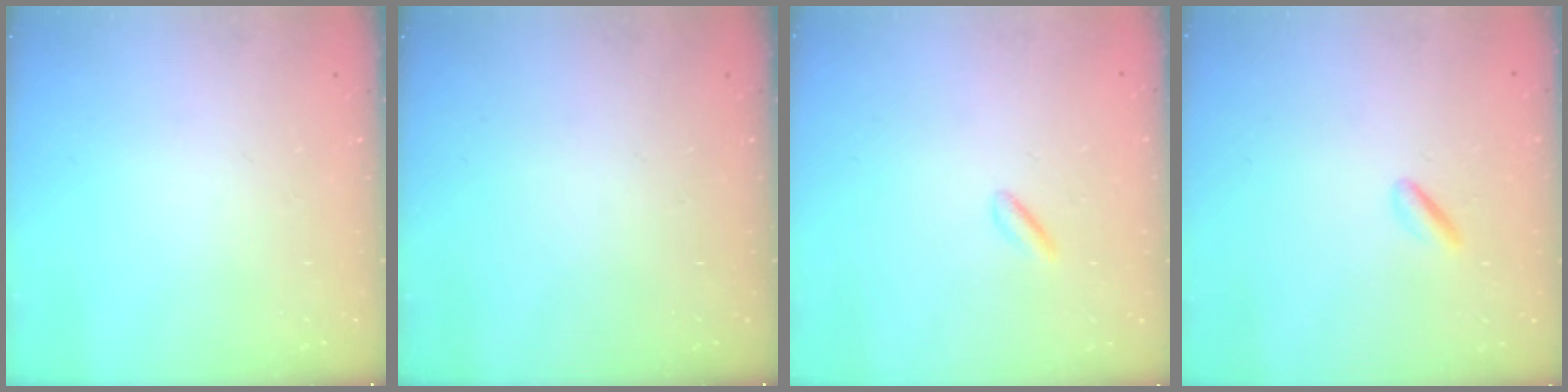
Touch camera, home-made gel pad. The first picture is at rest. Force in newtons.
{"total": 0.0}
{"total": 1.5, "press": 1.3, "slide": 0.8}
{"total": 1.4, "press": 1.2, "slide": 0.8}